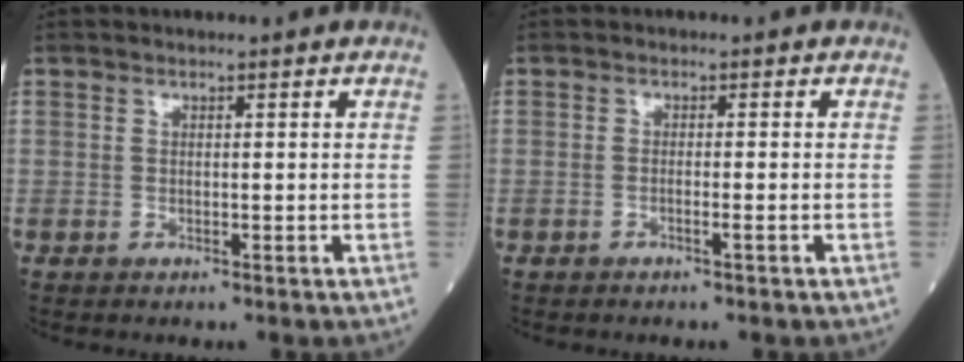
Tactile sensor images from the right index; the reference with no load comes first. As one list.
[{"total": 1.0, "force": [-0.6, -0.1, 0.7], "torque": [-0.013, 0.002, -0.010]}]